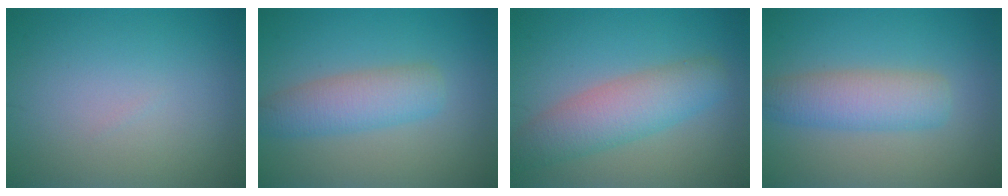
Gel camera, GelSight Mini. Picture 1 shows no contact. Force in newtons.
{"total": 4.1, "press": 4.1, "slide": 0.1}
{"total": 5.2, "press": 5.2, "slide": 0.2}
{"total": 4.4, "press": 4.4, "slide": 0.1}